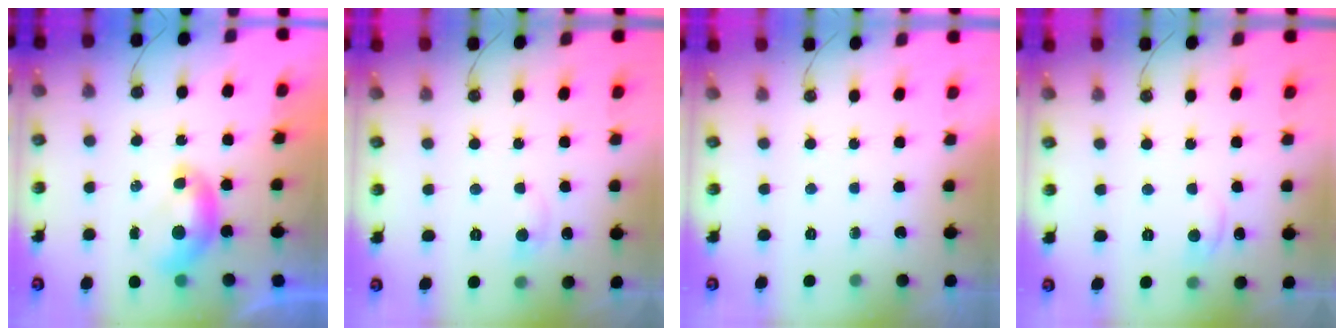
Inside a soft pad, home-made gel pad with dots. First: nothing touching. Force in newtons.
{"total": 1.0, "press": 0.7, "slide": 0.8}
{"total": 0.0}
{"total": 1.0, "press": 0.8, "slide": 0.5}